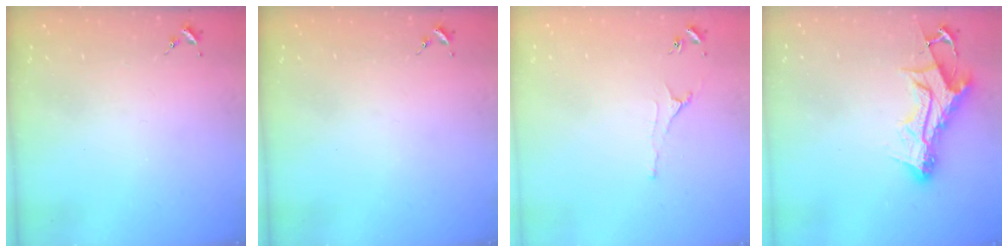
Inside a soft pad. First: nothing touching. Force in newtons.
{"total": 0.0}
{"total": 3.0, "press": 2.9, "slide": 0.6}
{"total": 12.7, "press": 12.6, "slide": 1.1}